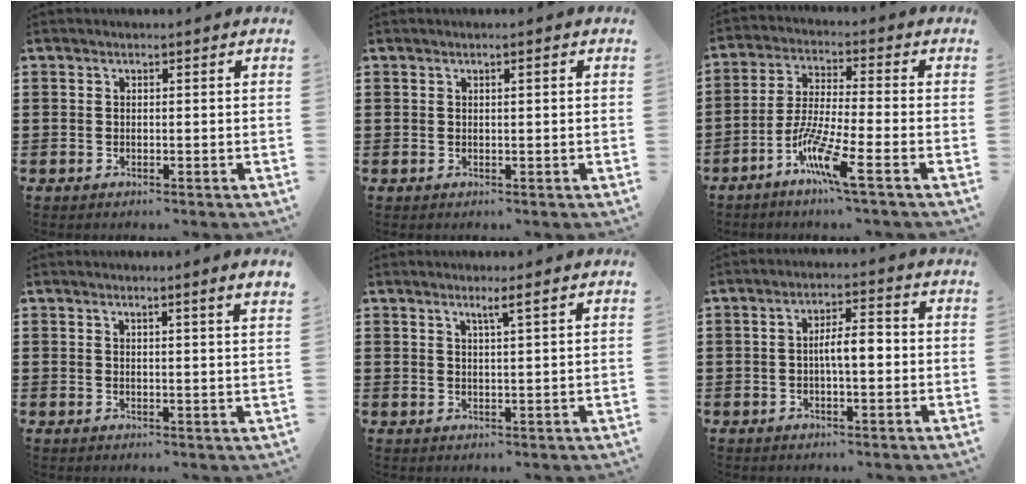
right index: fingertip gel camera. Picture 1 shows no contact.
{"total": 0.6, "force": [0.2, 0.0, 0.5], "torque": [-0.009, 0.000, 0.004]}
{"total": 9.2, "force": [-5.3, 0.4, 7.5], "torque": [-0.163, -0.013, -0.103]}
{"total": 1.9, "force": [1.5, -0.7, 0.9], "torque": [-0.016, -0.006, 0.027]}
{"total": 2.1, "force": [1.4, -0.4, 1.5], "torque": [-0.028, -0.004, 0.024]}
{"total": 4.7, "force": [-0.4, 1.4, 4.5], "torque": [-0.079, 0.008, -0.010]}